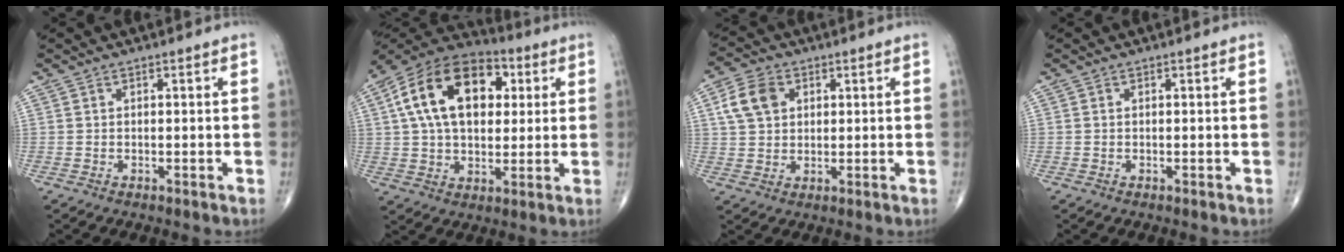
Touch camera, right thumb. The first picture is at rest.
{"total": 20.3, "force": [5.1, 12.6, 15.0], "torque": [-0.236, 0.012, 0.077]}
{"total": 7.5, "force": [2.4, 5.5, 4.5], "torque": [-0.075, 0.004, 0.043]}
{"total": 0.0}